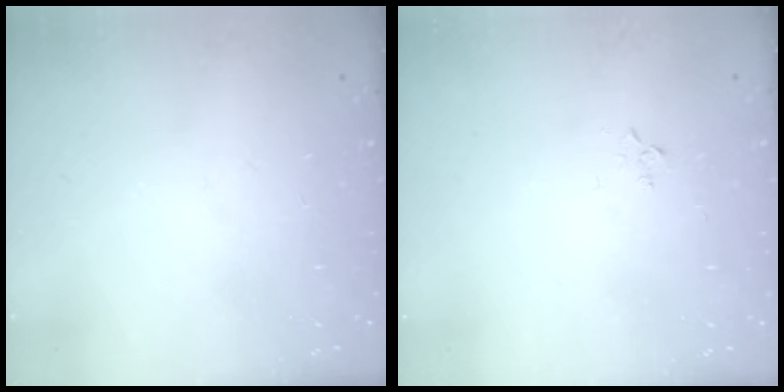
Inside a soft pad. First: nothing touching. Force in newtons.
{"total": 2.9, "press": 2.8, "slide": 0.4}